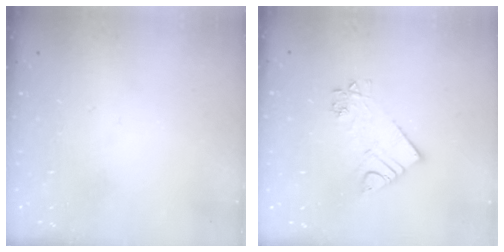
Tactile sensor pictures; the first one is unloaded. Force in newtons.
{"total": 9.3, "press": 9.3, "slide": 0.7}